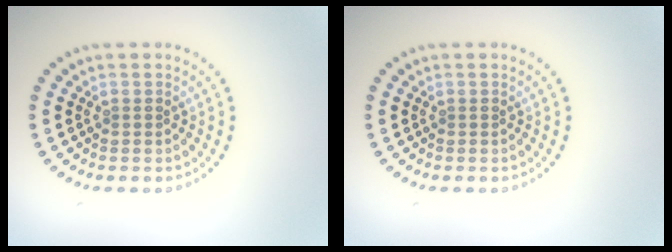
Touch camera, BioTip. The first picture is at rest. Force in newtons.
{"total": 0.0}